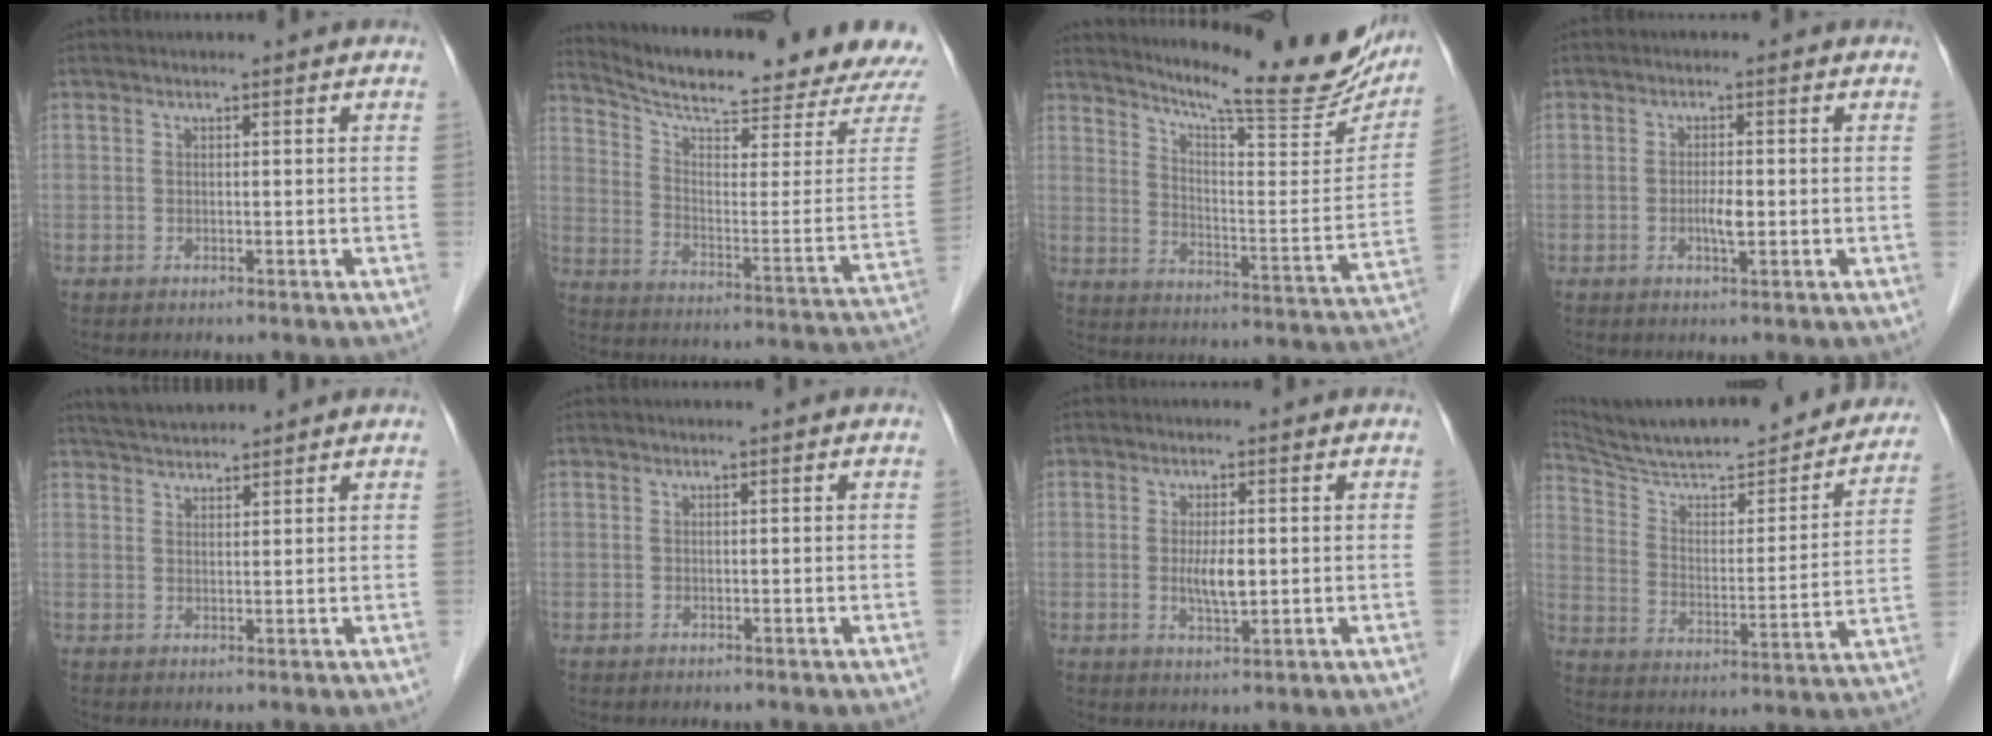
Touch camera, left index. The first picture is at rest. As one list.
[{"total": 20.9, "force": [19.4, -0.5, 7.8], "torque": [-0.141, -0.087, 0.265]}, {"total": 21.6, "force": [19.4, 1.9, 9.5], "torque": [-0.142, -0.067, 0.254]}, {"total": 2.4, "force": [-0.7, 0.4, 2.2], "torque": [-0.043, -0.004, -0.011]}, {"total": 4.8, "force": [4.6, 0.5, 1.3], "torque": [-0.026, 0.029, 0.083]}, {"total": 0.0}, {"total": 3.7, "force": [-0.2, 0.9, 3.6], "torque": [-0.068, -0.008, -0.002]}, {"total": 28.1, "force": [24.4, 4.6, 13.1], "torque": [-0.204, -0.035, 0.334]}]